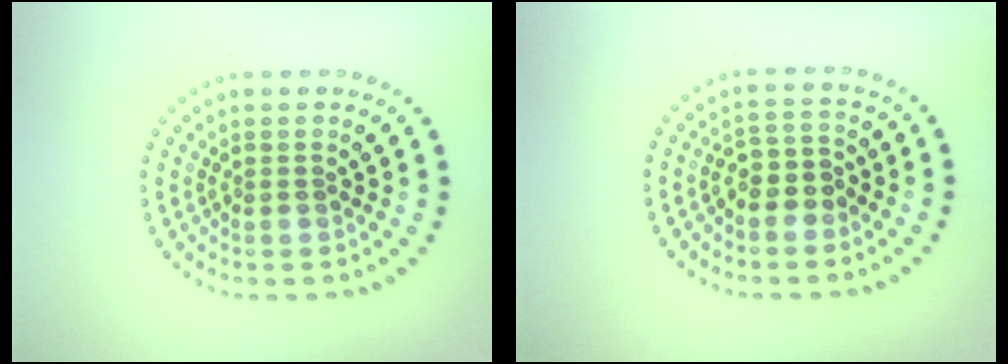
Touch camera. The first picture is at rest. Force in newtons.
{"total": 2.5, "press": 2.2, "slide": 1.1}